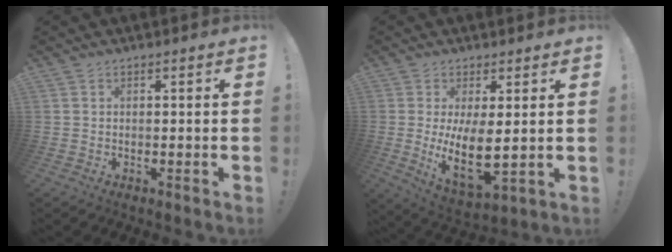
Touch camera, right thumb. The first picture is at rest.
{"total": 11.0, "force": [1.5, 4.5, 9.9], "torque": [-0.174, -0.034, 0.030]}